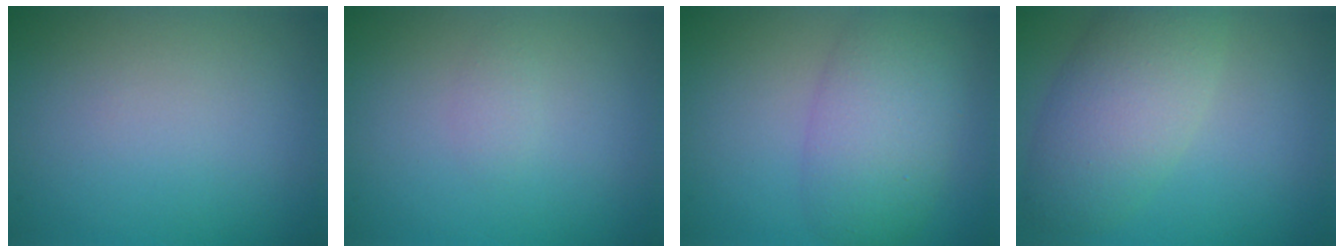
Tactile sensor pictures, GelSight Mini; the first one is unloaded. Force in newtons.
{"total": 0.8, "press": 0.8, "slide": 0.1}
{"total": 5.8, "press": 5.8, "slide": 0.2}
{"total": 6.1, "press": 6.0, "slide": 0.3}